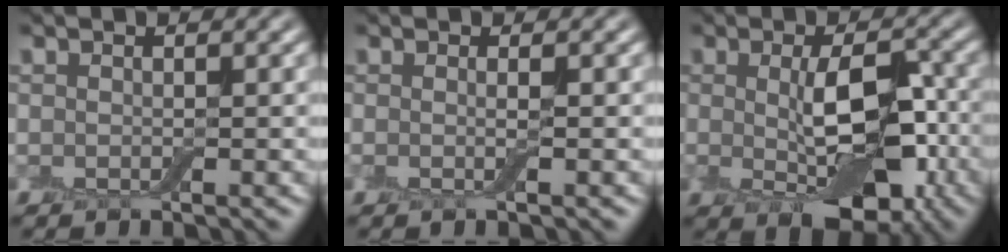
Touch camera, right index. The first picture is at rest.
{"total": 1.1, "force": [0.0, 0.1, 1.0], "torque": [-0.020, -0.002, -0.002]}
{"total": 7.7, "force": [-0.8, 3.8, 6.6], "torque": [-0.102, -0.002, -0.007]}